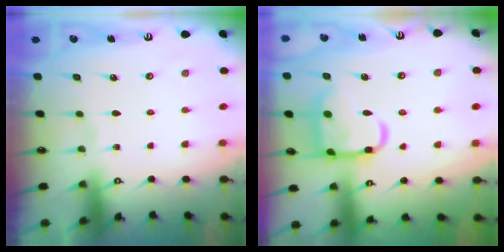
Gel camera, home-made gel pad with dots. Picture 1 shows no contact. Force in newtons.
{"total": 15.6, "press": 15.5, "slide": 1.4}